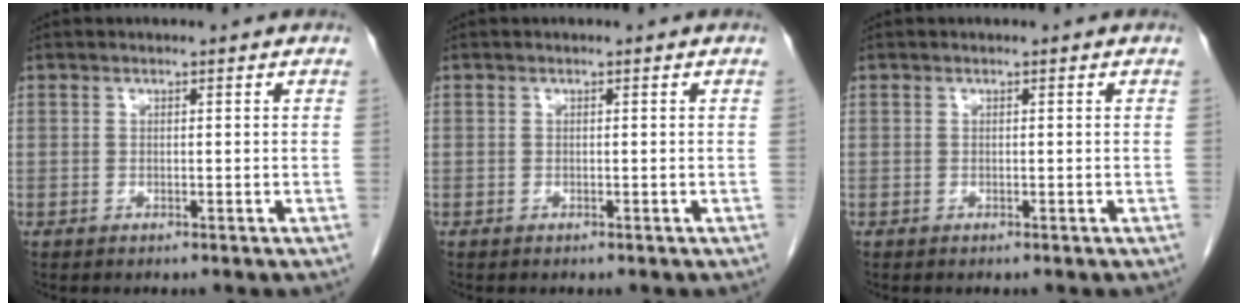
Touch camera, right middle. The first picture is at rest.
{"total": 0.0}
{"total": 0.0}